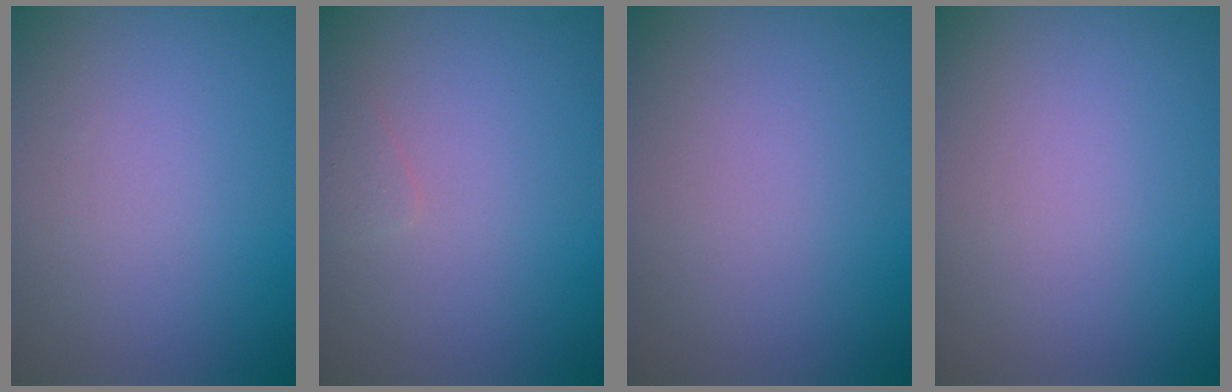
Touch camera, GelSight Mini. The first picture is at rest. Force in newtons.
{"total": 0.6, "press": 0.6, "slide": 0.1}
{"total": 0.0}
{"total": 0.0}